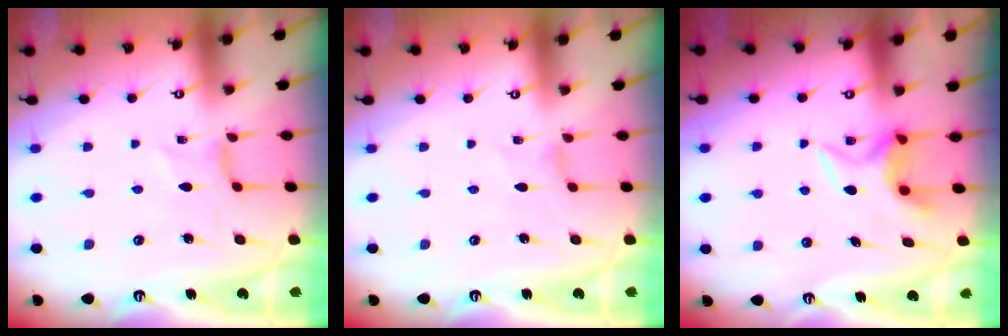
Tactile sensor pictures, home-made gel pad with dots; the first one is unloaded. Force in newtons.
{"total": 0.0}
{"total": 6.3, "press": 6.3, "slide": 0.2}